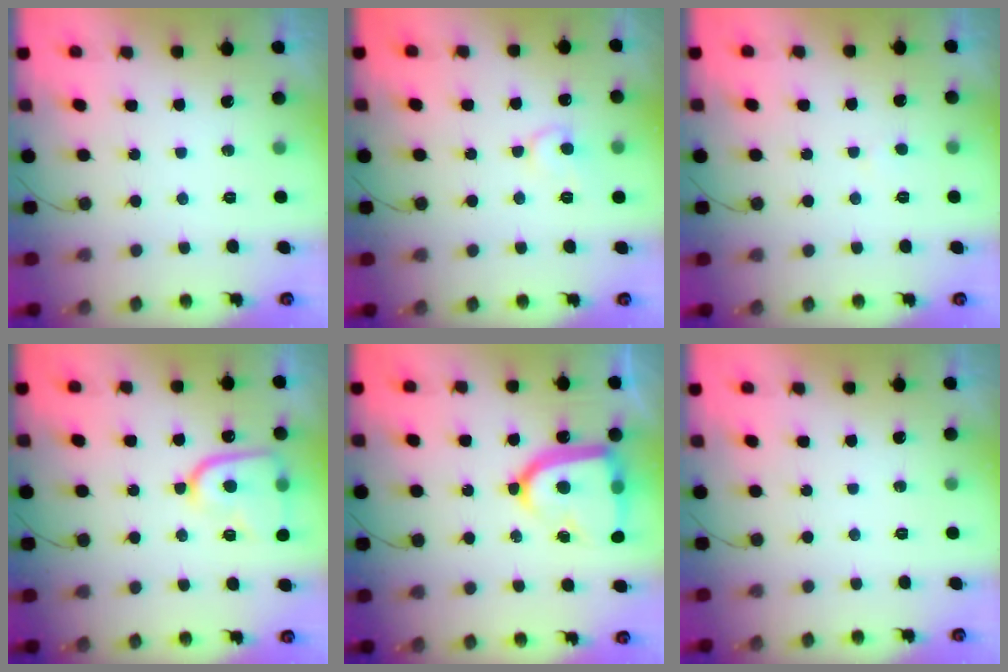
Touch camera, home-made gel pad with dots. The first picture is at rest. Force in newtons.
{"total": 7.2, "press": 7.1, "slide": 0.6}
{"total": 2.2, "press": 2.2, "slide": 0.3}
{"total": 13.5, "press": 13.5, "slide": 1.3}
{"total": 18.3, "press": 18.2, "slide": 1.5}
{"total": 0.0}